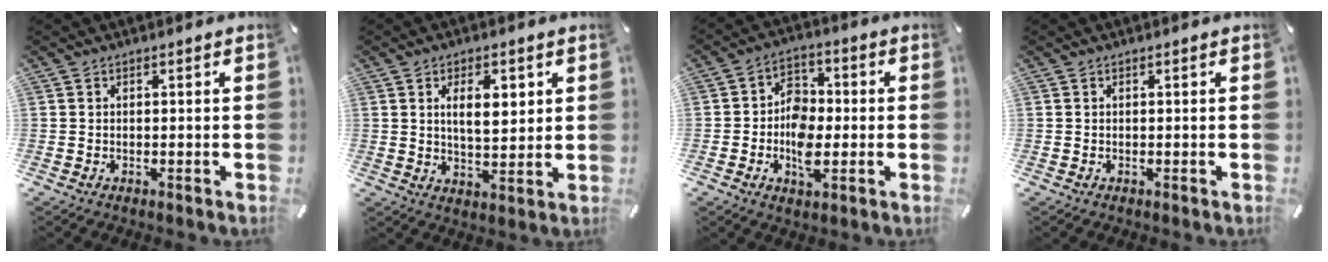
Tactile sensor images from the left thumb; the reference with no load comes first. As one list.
[{"total": 8.4, "force": [2.8, 4.2, 6.7], "torque": [-0.100, -0.007, 0.041]}, {"total": 9.0, "force": [-1.9, 6.4, 6.0], "torque": [-0.114, 0.016, -0.033]}, {"total": 0.0}]